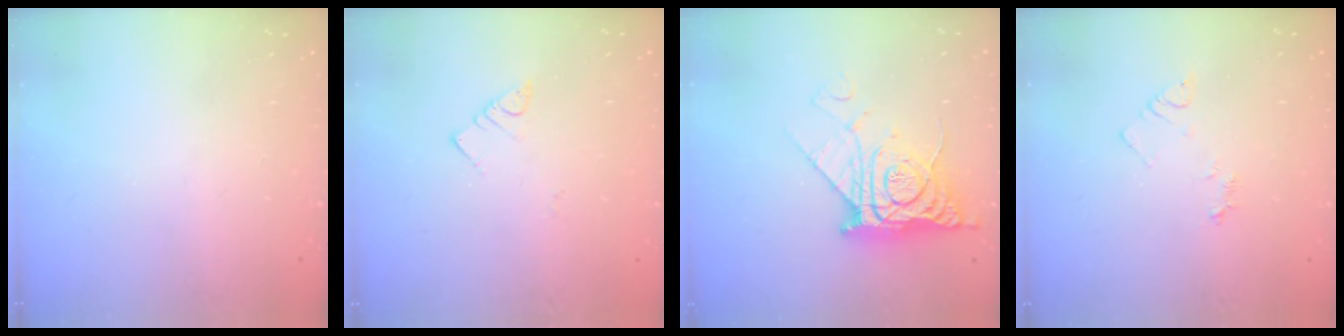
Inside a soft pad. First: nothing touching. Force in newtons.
{"total": 3.0, "press": 3.0, "slide": 0.2}
{"total": 11.9, "press": 11.9, "slide": 1.4}
{"total": 3.9, "press": 3.8, "slide": 0.4}